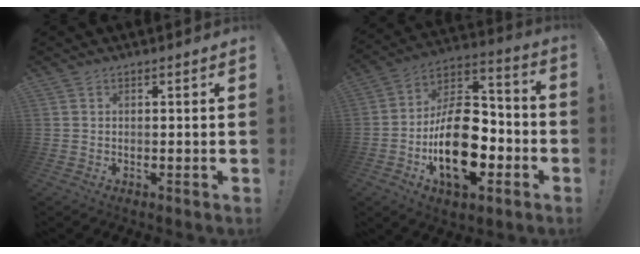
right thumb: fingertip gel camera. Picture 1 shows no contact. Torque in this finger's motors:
{"motor_torque": [2.84, 2.16, 1.47, -1.30, 0.52]}